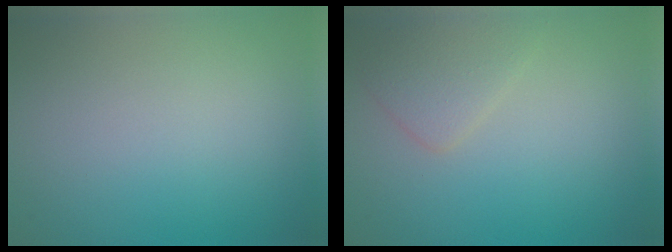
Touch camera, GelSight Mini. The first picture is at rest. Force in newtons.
{"total": 2.2, "press": 2.2, "slide": 0.1}